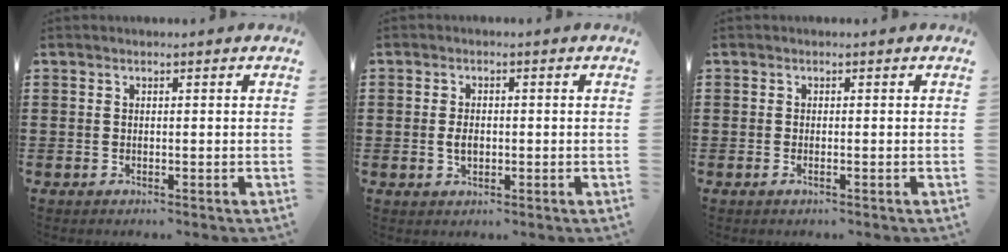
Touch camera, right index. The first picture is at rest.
{"total": 2.4, "force": [-0.2, 1.3, 1.9], "torque": [-0.038, 0.002, -0.004]}
{"total": 0.6, "force": [-0.2, -0.1, 0.6], "torque": [-0.011, -0.006, -0.002]}